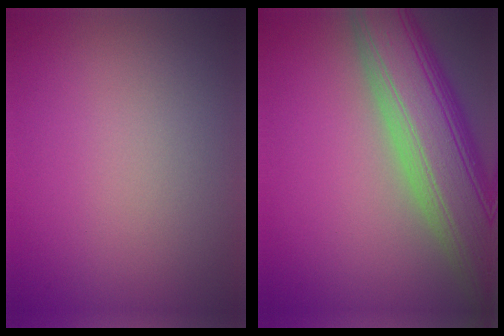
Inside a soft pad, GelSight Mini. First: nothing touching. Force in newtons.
{"total": 10.9, "press": 10.8, "slide": 0.8}